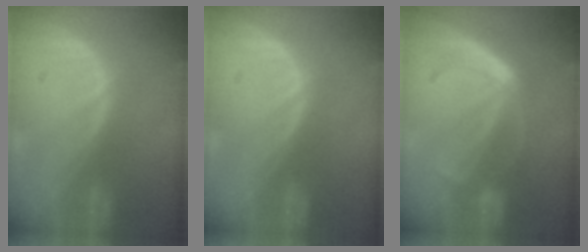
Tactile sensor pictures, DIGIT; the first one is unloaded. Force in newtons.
{"total": 0.0}
{"total": 5.8, "press": 5.0, "slide": 2.8}